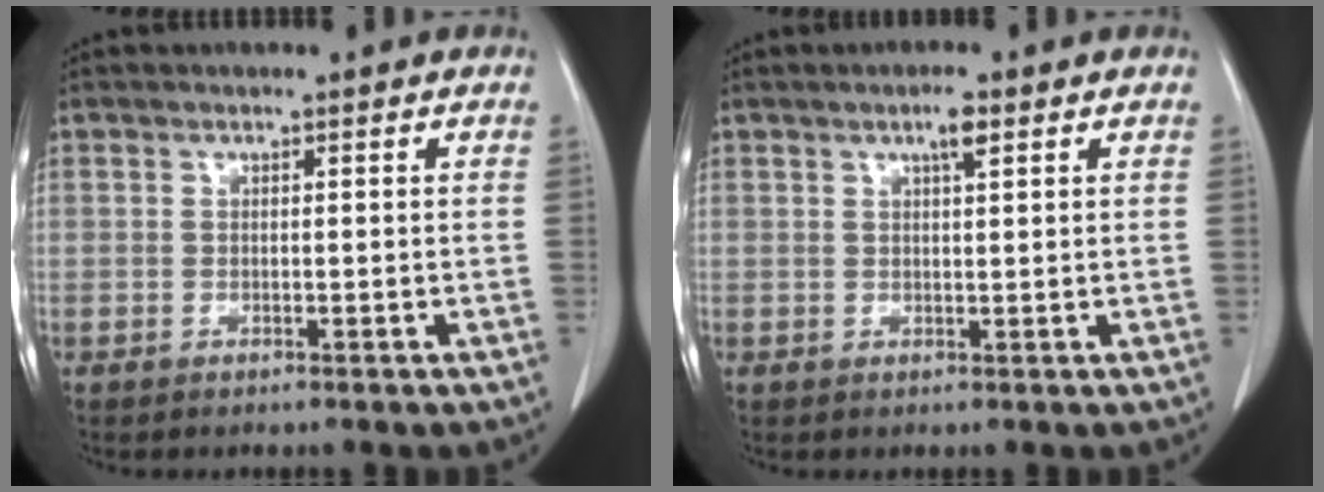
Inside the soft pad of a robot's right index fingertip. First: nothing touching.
{"total": 2.3, "force": [1.2, 0.2, 1.9], "torque": [-0.035, 0.002, 0.020]}